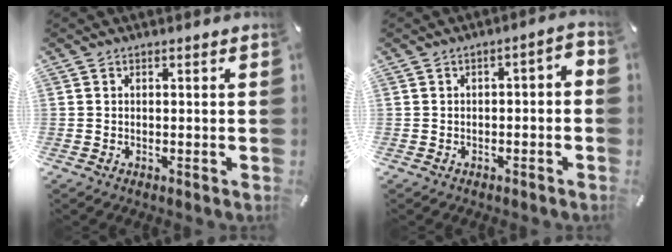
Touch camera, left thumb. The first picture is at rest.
{"total": 3.6, "force": [-2.1, 1.5, 2.5], "torque": [-0.040, 0.019, -0.041]}